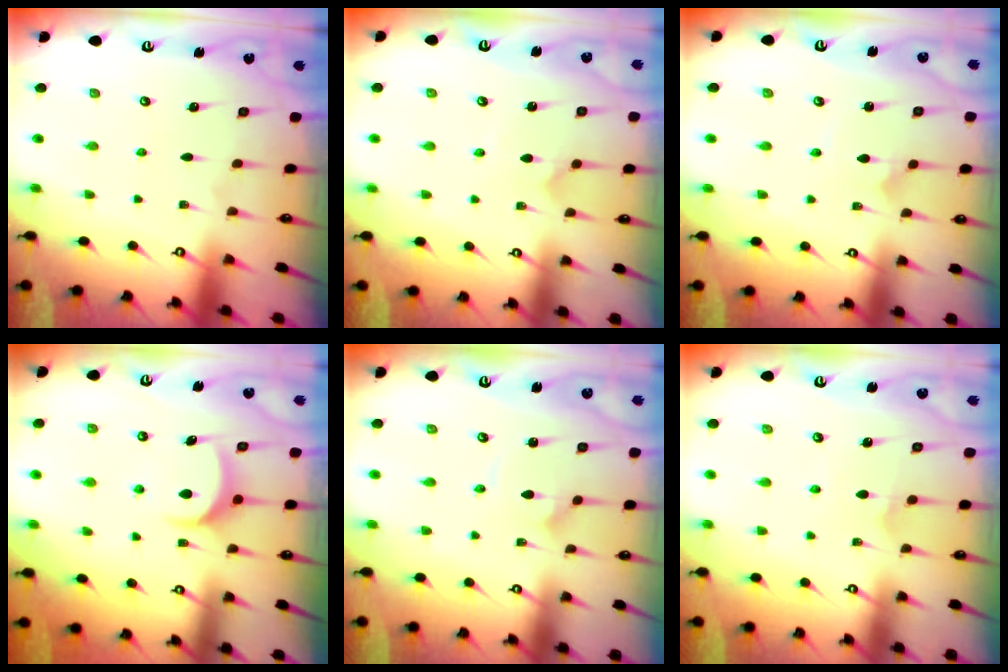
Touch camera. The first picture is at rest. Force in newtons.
{"total": 2.7, "press": 2.7, "slide": 0.3}
{"total": 1.9, "press": 1.9, "slide": 0.1}
{"total": 8.0, "press": 7.9, "slide": 0.9}
{"total": 2.4, "press": 2.4, "slide": 0.1}
{"total": 3.9, "press": 3.8, "slide": 0.4}